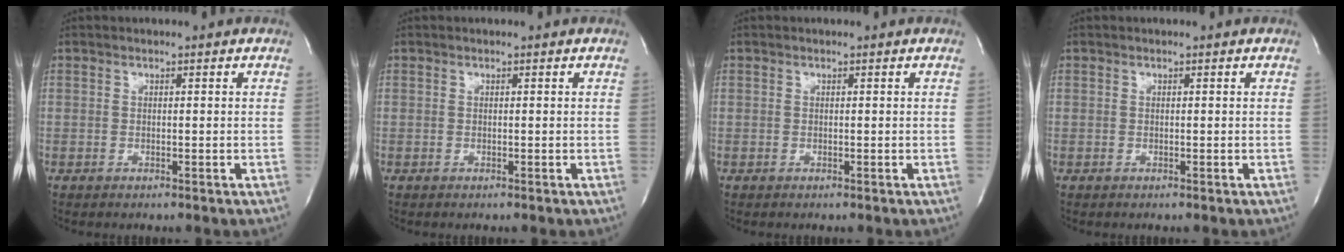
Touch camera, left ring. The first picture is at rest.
{"total": 0.0}
{"total": 0.0}
{"total": 0.0}